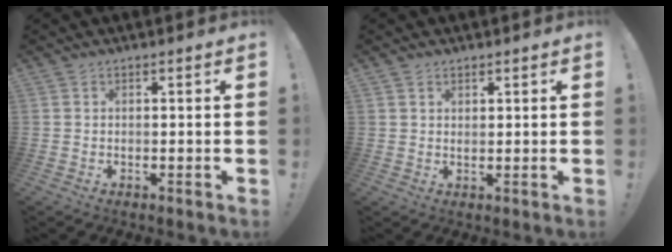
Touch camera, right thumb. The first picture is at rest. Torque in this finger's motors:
{"motor_torque": [-0.35, 0.06, 0.17, 0.04, -0.01]}